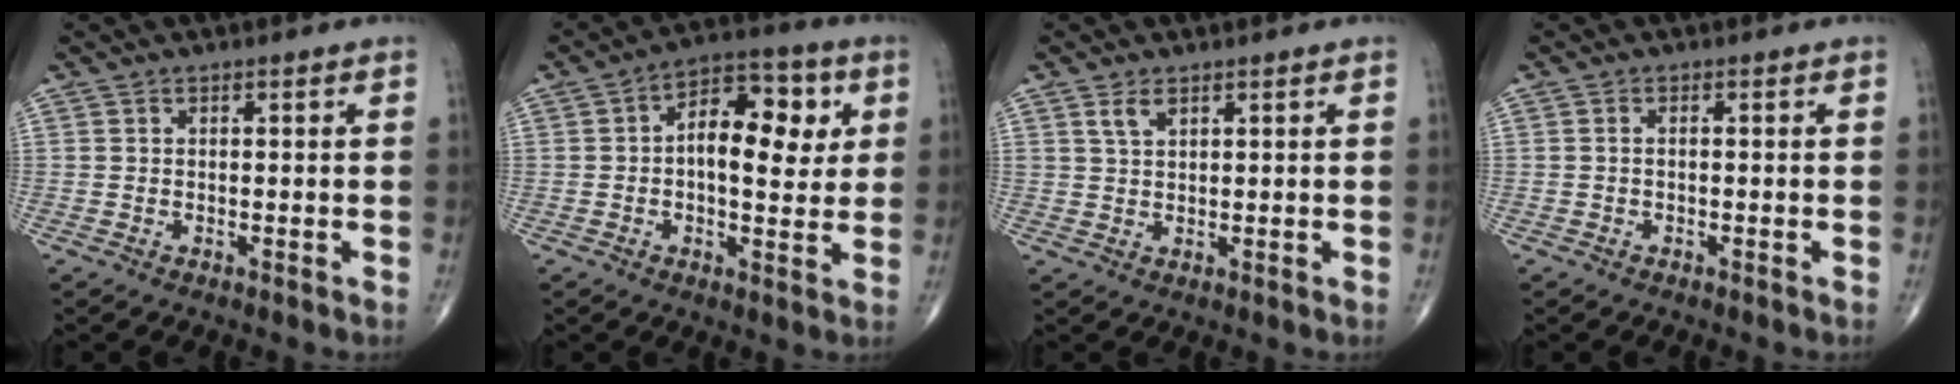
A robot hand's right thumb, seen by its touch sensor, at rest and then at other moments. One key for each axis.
{"total": 12.8, "fx": 2.0, "fy": 6.9, "fz": 10.6, "tx": -0.126, "ty": 0.014, "tz": 0.022}
{"total": 2.4, "fx": 1.5, "fy": 1.2, "fz": 1.5, "tx": -0.026, "ty": -0.003, "tz": 0.034}
{"total": 0.6, "fx": -0.2, "fy": 0.3, "fz": 0.5, "tx": -0.011, "ty": 0.000, "tz": -0.005}